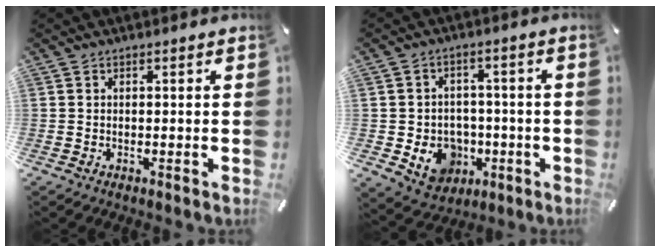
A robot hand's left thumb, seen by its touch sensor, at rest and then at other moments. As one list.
[{"total": 9.3, "force": [-2.5, 8.4, 3.2], "torque": [-0.059, 0.012, -0.038]}]